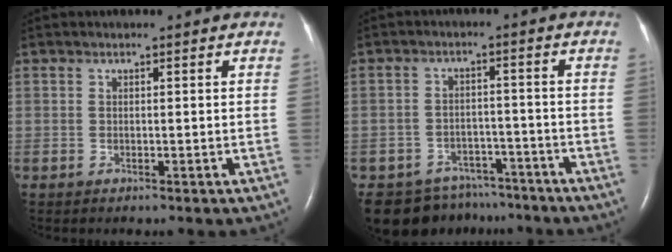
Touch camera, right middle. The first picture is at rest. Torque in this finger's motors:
{"motor_torque": [0.57, -0.54, 0.09, 0.01]}